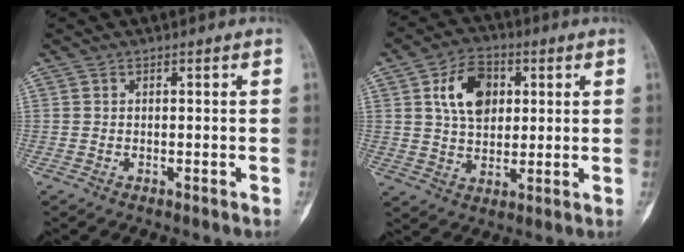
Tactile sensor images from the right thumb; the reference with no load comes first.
{"total": 10.6, "force": [3.0, 7.3, 7.1], "torque": [-0.096, -0.003, 0.050]}